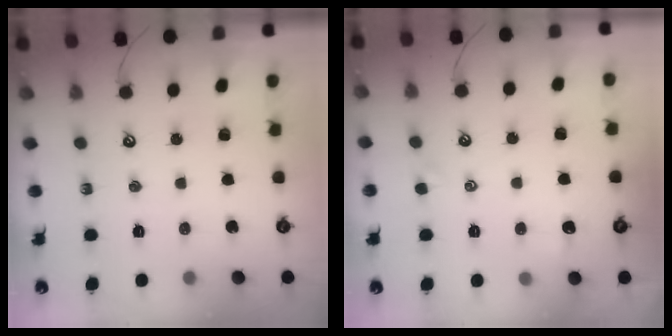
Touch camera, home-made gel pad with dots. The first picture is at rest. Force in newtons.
{"total": 1.0, "press": 0.8, "slide": 0.5}